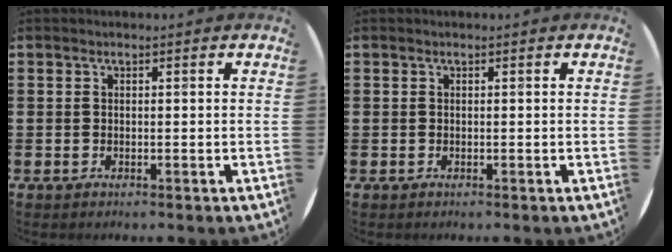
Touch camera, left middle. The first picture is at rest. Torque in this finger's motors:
{"motor_torque": [0.13, -0.15, 0.05, 0.01]}